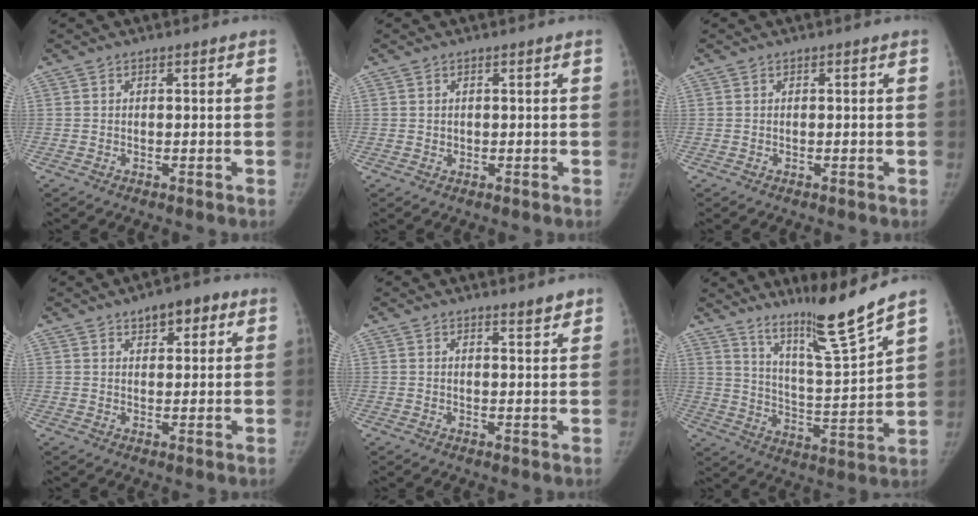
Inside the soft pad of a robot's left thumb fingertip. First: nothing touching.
{"total": 0.5, "force": [0.2, 0.5, 0.1], "torque": [0.007, 0.000, 0.004]}
{"total": 0.0}
{"total": 5.9, "force": [3.2, 3.0, 3.9], "torque": [-0.025, -0.008, 0.039]}
{"total": 2.2, "force": [2.0, 0.4, 0.9], "torque": [-0.001, -0.017, 0.028]}
{"total": 13.4, "force": [10.7, -0.6, 8.0], "torque": [-0.121, -0.081, 0.189]}